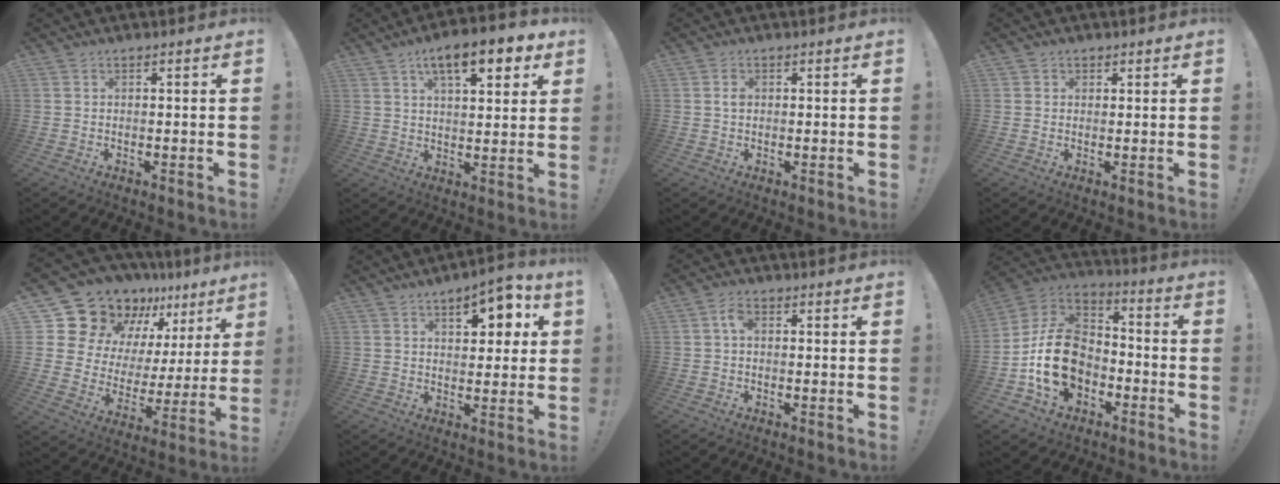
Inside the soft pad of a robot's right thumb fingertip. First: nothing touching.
{"total": 12.4, "force": [6.2, 4.5, 9.8], "torque": [-0.139, -0.020, 0.097]}
{"total": 1.6, "force": [0.2, 1.2, 1.1], "torque": [-0.017, 0.003, 0.001]}
{"total": 1.3, "force": [0.7, 1.1, 0.3], "torque": [0.001, -0.004, 0.012]}
{"total": 18.5, "force": [14.3, 10.0, 6.0], "torque": [-0.106, -0.108, 0.284]}
{"total": 9.7, "force": [4.4, 4.3, 7.5], "torque": [-0.087, -0.017, 0.068]}
{"total": 3.3, "force": [0.4, 1.9, 2.8], "torque": [-0.053, 0.011, 0.006]}
{"total": 18.4, "force": [-5.2, 13.7, 11.2], "torque": [-0.209, 0.040, -0.079]}